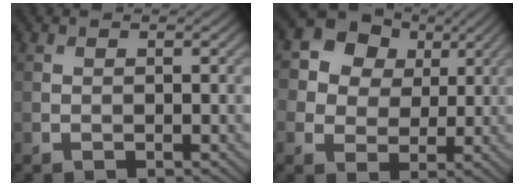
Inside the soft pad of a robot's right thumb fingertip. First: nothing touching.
{"total": 11.7, "force": [4.7, 9.5, 4.9], "torque": [-0.148, 0.034, 0.087]}